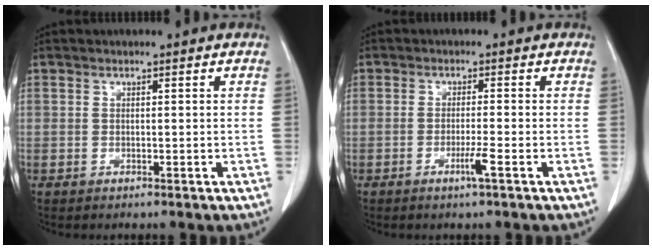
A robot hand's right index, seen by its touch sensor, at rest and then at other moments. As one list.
[{"total": 2.5, "force": [-1.3, -0.5, 2.1], "torque": [-0.040, -0.004, -0.025]}]